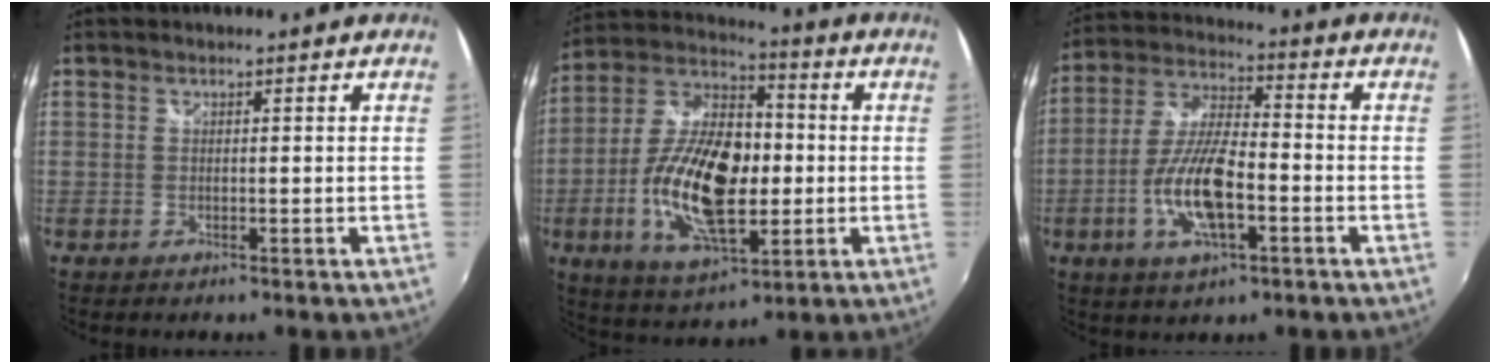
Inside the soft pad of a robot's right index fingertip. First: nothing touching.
{"total": 19.7, "force": [-3.1, 9.6, 16.9], "torque": [-0.331, -0.002, -0.054]}
{"total": 13.1, "force": [-4.2, 4.5, 11.5], "torque": [-0.242, -0.003, -0.081]}